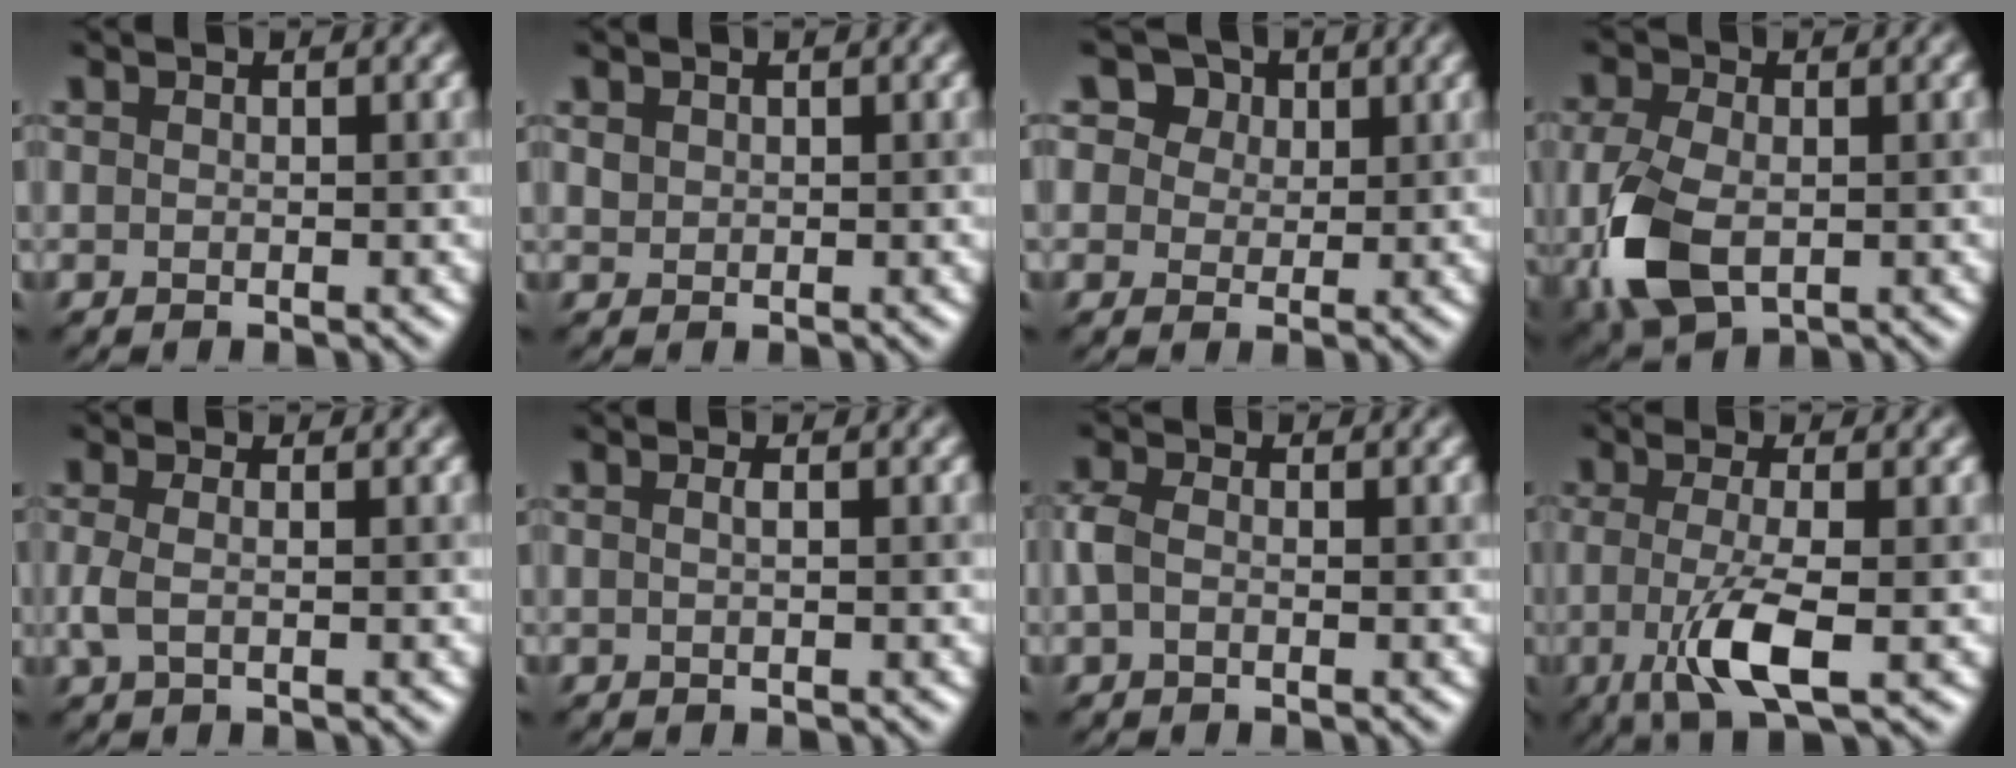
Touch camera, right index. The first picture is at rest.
{"total": 0.7, "force": [0.3, 0.6, 0.1], "torque": [-0.004, -0.003, 0.011]}
{"total": 7.6, "force": [4.2, 5.4, 3.2], "torque": [-0.063, 0.020, 0.046]}
{"total": 6.6, "force": [-1.2, 4.2, 4.9], "torque": [-0.127, -0.016, -0.021]}
{"total": 1.7, "force": [-0.2, 0.6, 1.6], "torque": [-0.038, -0.001, -0.007]}
{"total": 0.9, "force": [0.0, 0.2, 0.9], "torque": [-0.011, 0.002, -0.006]}
{"total": 1.9, "force": [-0.5, 1.2, 1.4], "torque": [-0.038, 0.005, -0.015]}
{"total": 5.3, "force": [-1.4, 1.2, 5.0], "torque": [-0.101, -0.009, -0.029]}